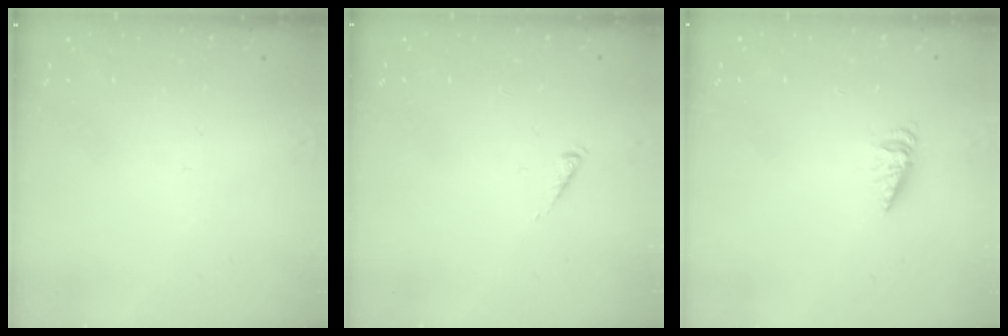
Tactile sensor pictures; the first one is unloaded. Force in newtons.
{"total": 0.0}
{"total": 2.6, "press": 2.6, "slide": 0.4}